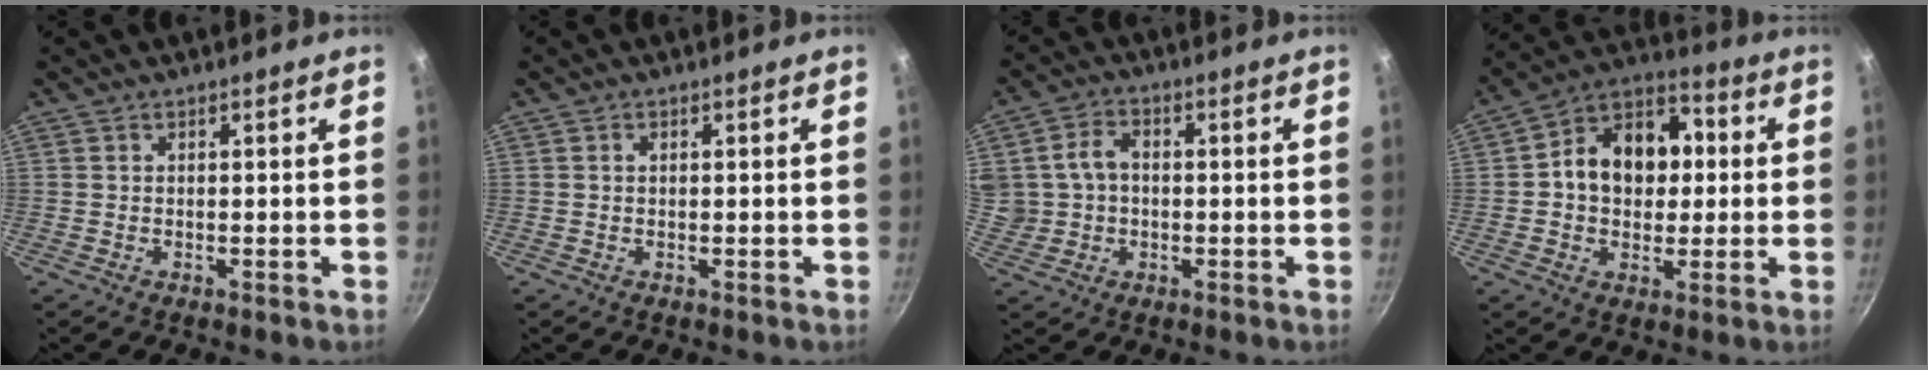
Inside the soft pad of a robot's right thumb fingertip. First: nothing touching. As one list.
[{"total": 0.5, "force": [0.1, 0.4, 0.3], "torque": [-0.004, 0.003, 0.002]}, {"total": 8.1, "force": [0.5, 6.8, 4.4], "torque": [-0.072, 0.016, 0.012]}, {"total": 14.8, "force": [1.2, 11.2, 9.6], "torque": [-0.115, 0.025, 0.000]}]